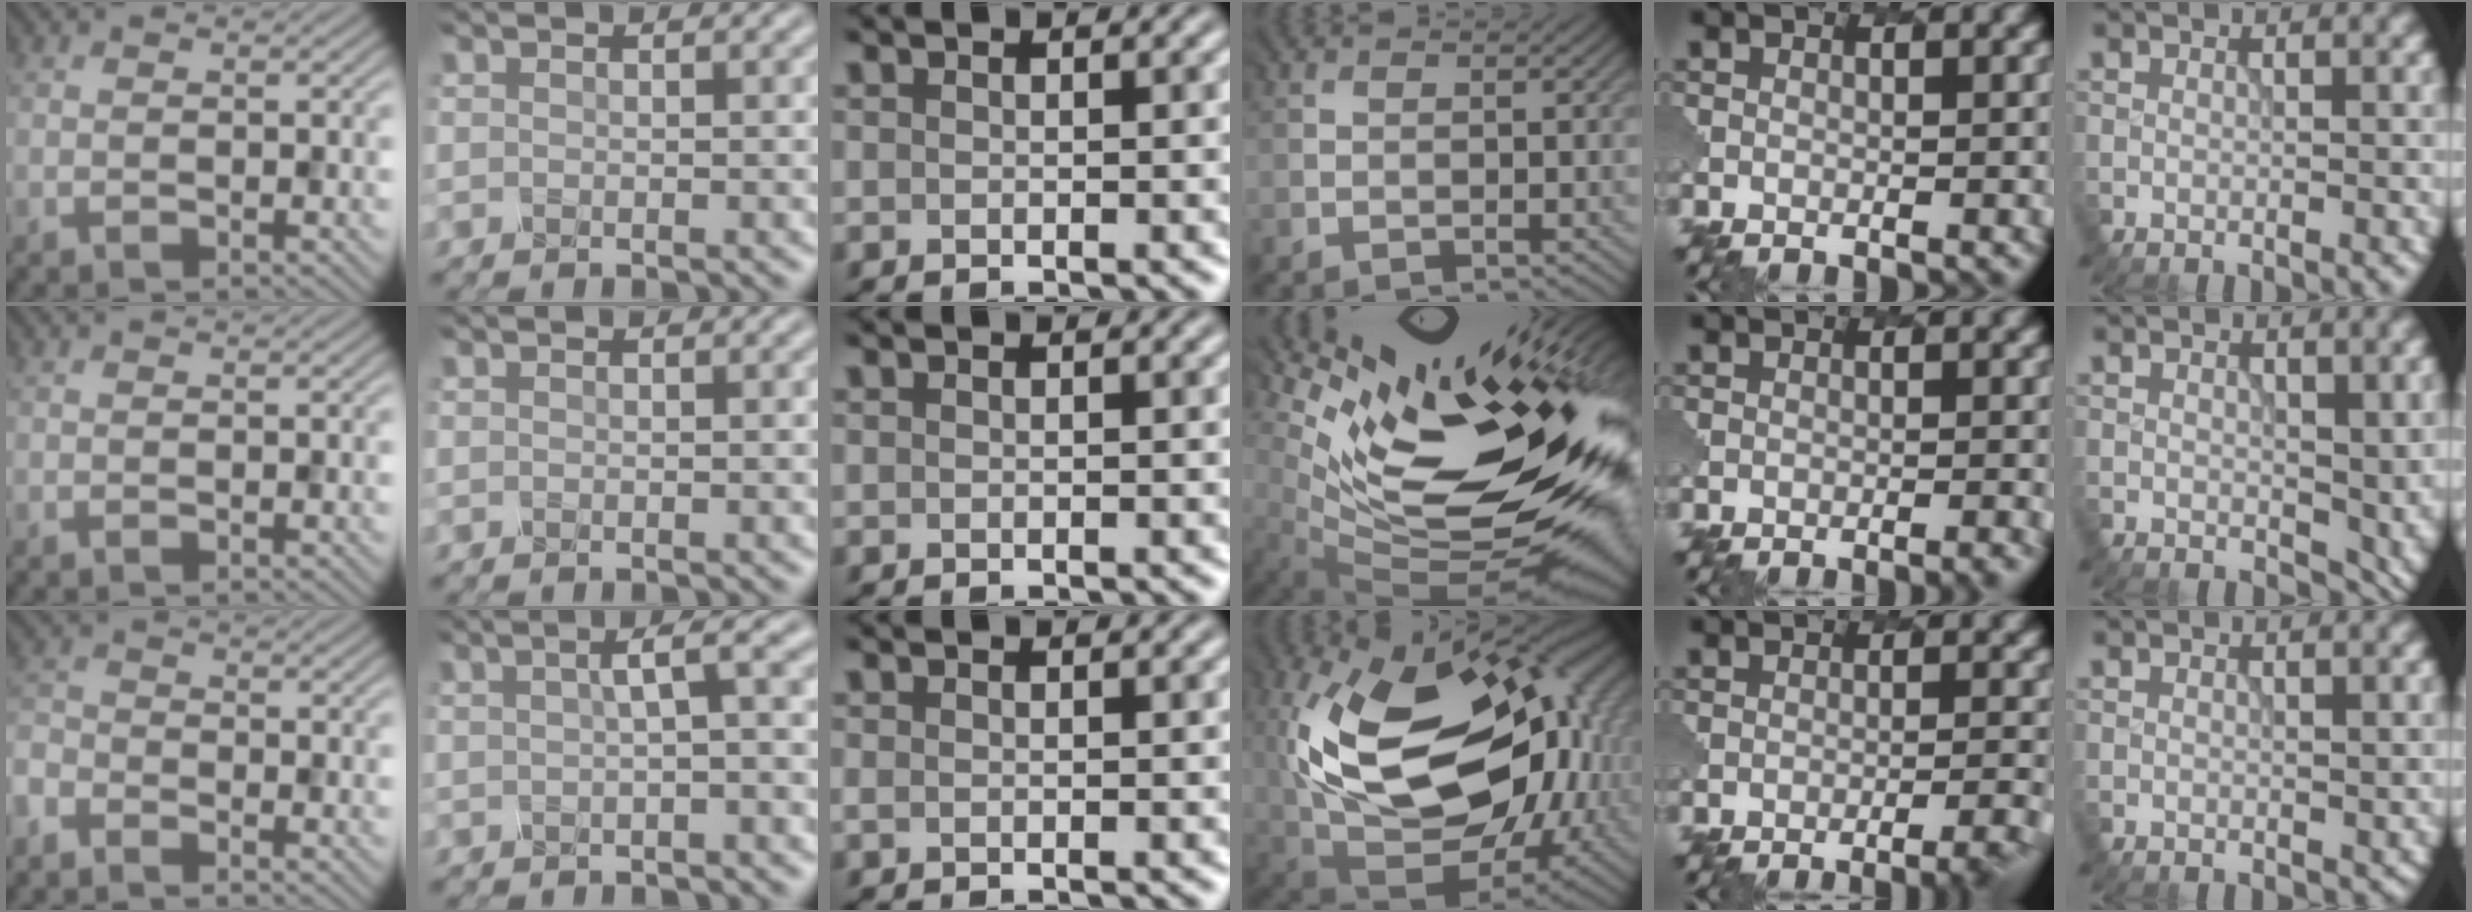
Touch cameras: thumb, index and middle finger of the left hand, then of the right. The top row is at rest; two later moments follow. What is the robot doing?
{"motion": "dispense", "object": "toothpaste"}